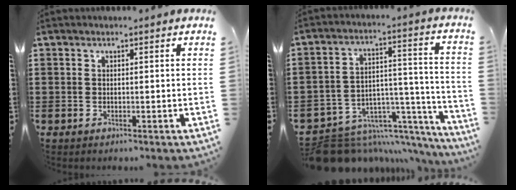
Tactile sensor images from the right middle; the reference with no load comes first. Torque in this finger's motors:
{"motor_torque": [1.59, -0.55, 0.46, 0.05]}